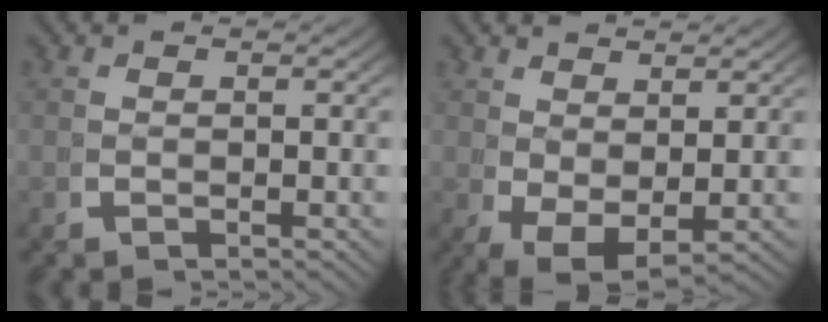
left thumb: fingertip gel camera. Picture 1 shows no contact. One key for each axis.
{"total": 4.9, "fx": -1.2, "fy": 3.3, "fz": 3.4, "tx": -0.077, "ty": -0.040, "tz": 0.009}